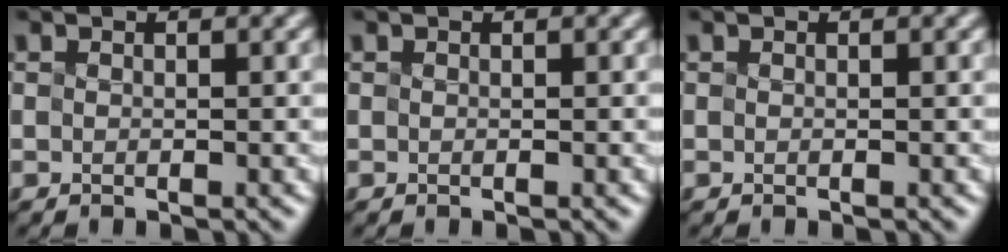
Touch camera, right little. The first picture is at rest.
{"total": 0.0}
{"total": 0.0}